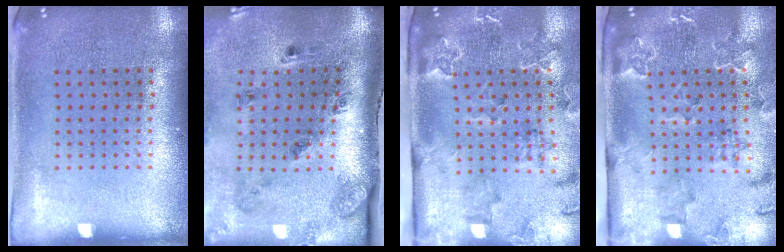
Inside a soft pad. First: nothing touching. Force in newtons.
{"total": 2.4, "press": 1.7, "slide": 1.8}
{"total": 2.3, "press": 2.3, "slide": 0.4}
{"total": 2.3, "press": 2.3, "slide": 0.2}